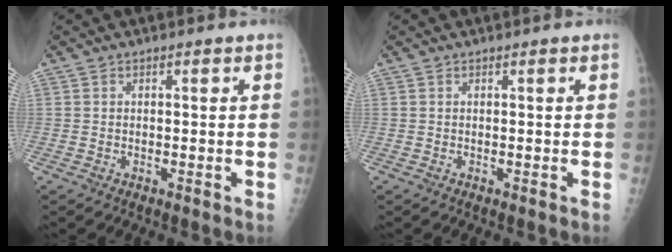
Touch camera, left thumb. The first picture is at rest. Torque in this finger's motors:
{"motor_torque": [0.04, 0.05, 0.00, 0.00, 0.00]}